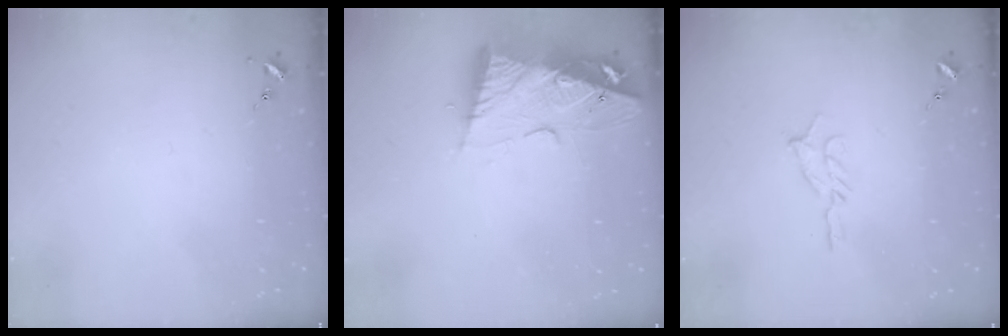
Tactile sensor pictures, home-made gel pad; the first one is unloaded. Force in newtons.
{"total": 10.8, "press": 10.8, "slide": 1.2}
{"total": 5.6, "press": 5.6, "slide": 0.5}